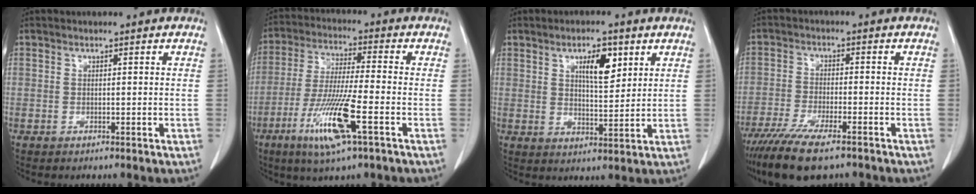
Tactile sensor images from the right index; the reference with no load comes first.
{"total": 12.3, "force": [-5.2, 0.4, 11.1], "torque": [-0.224, -0.025, -0.098]}
{"total": 6.5, "force": [3.0, 2.1, 5.4], "torque": [-0.090, 0.000, 0.051]}
{"total": 10.9, "force": [-8.3, 2.0, 6.9], "torque": [-0.117, -0.025, -0.137]}